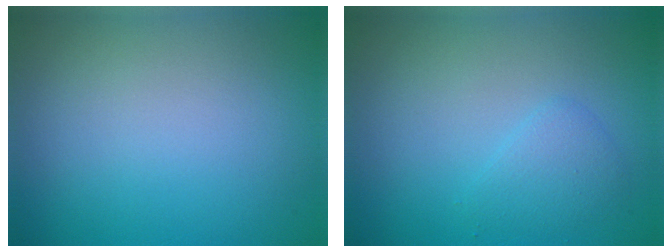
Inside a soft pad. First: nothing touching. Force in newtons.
{"total": 1.6, "press": 1.6, "slide": 0.0}